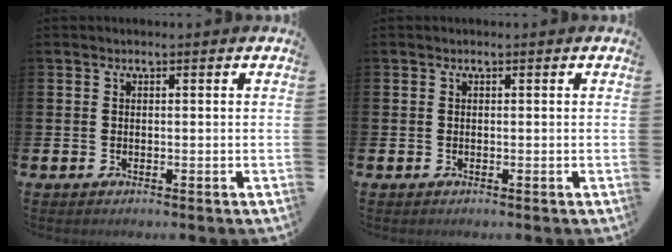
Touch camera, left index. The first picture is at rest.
{"total": 0.0}